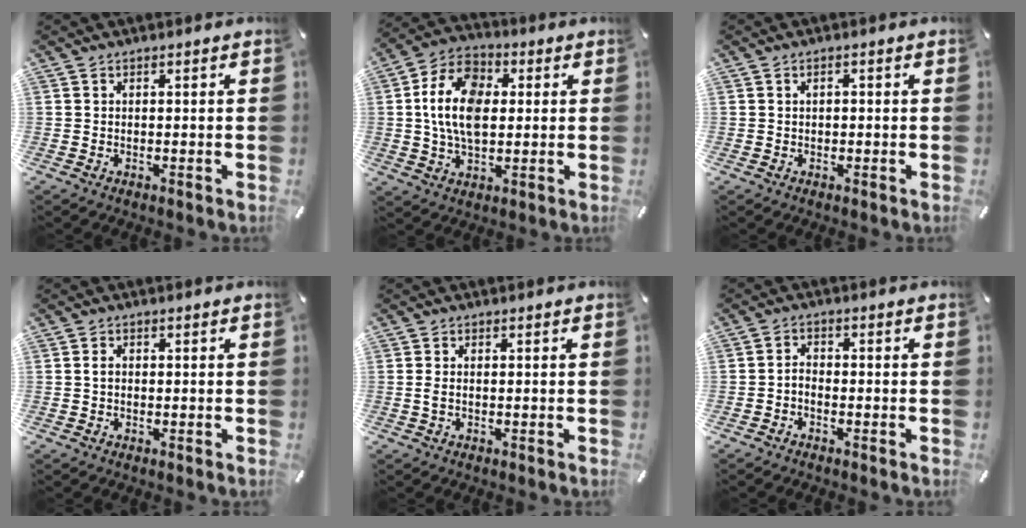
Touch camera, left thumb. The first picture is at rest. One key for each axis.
{"total": 13.8, "fx": 1.3, "fy": 9.5, "fz": 10.0, "tx": -0.212, "ty": 0.016, "tz": 0.024}
{"total": 1.2, "fx": 0.0, "fy": 0.8, "fz": 0.9, "tx": -0.018, "ty": 0.006, "tz": -0.002}
{"total": 1.3, "fx": 0.1, "fy": 0.8, "fz": 1.0, "tx": -0.020, "ty": 0.005, "tz": -0.001}
{"total": 1.6, "fx": -0.1, "fy": 0.5, "fz": 1.5, "tx": -0.028, "ty": 0.000, "tz": -0.002}
{"total": 2.1, "fx": -1.4, "fy": 1.0, "fz": 1.0, "tx": -0.019, "ty": 0.010, "tz": -0.029}